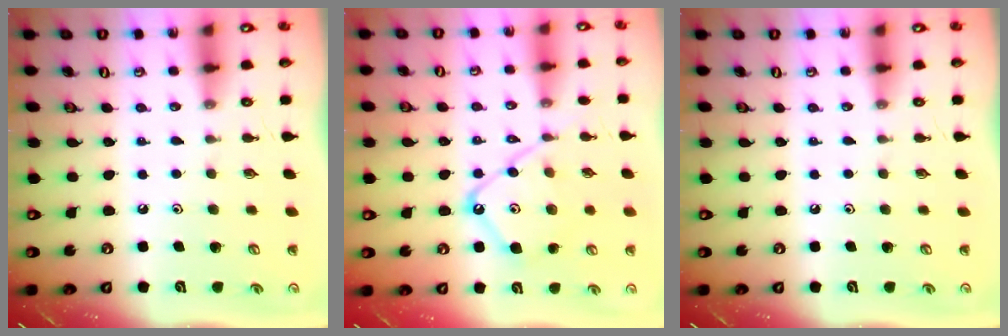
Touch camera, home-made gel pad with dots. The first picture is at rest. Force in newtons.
{"total": 11.9, "press": 11.8, "slide": 1.2}
{"total": 0.0}